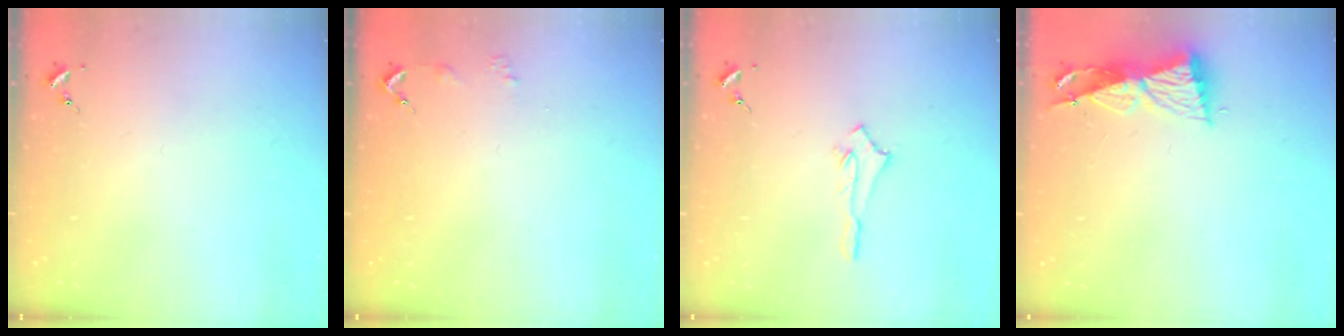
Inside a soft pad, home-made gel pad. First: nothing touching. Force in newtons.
{"total": 2.4, "press": 2.4, "slide": 0.3}
{"total": 2.8, "press": 2.8, "slide": 0.4}
{"total": 8.4, "press": 8.4, "slide": 0.2}